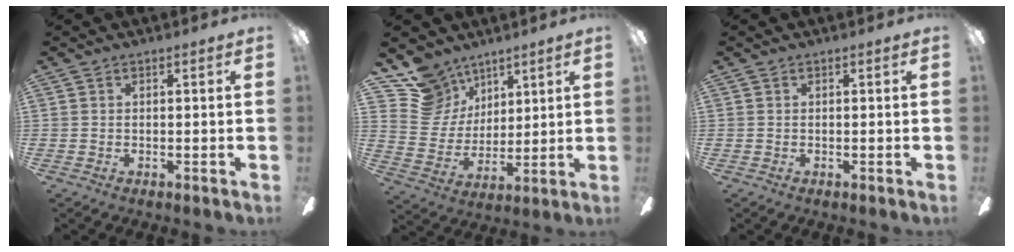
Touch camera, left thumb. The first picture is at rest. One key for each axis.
{"total": 13.5, "fx": 9.7, "fy": 9.1, "fz": 2.6, "tx": -0.076, "ty": -0.059, "tz": 0.196}
{"total": 0.0}